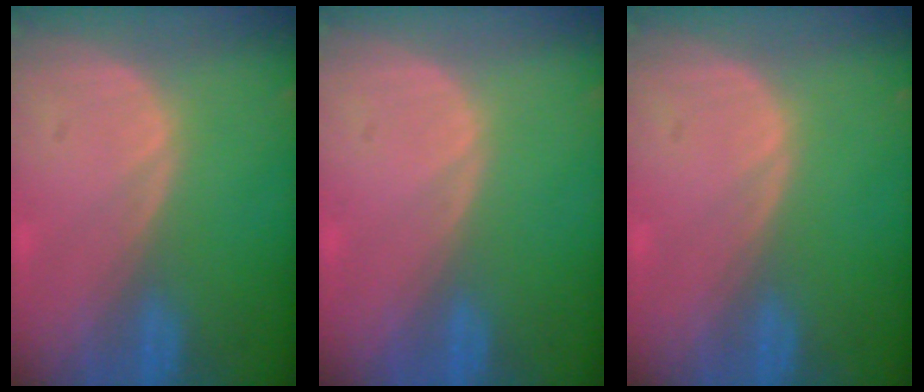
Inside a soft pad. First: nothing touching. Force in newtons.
{"total": 0.0}
{"total": 0.0}